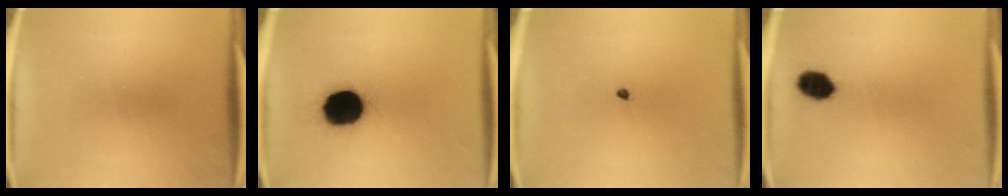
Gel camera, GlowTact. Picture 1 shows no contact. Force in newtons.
{"total": 16.8}
{"total": 0.7}
{"total": 5.8}